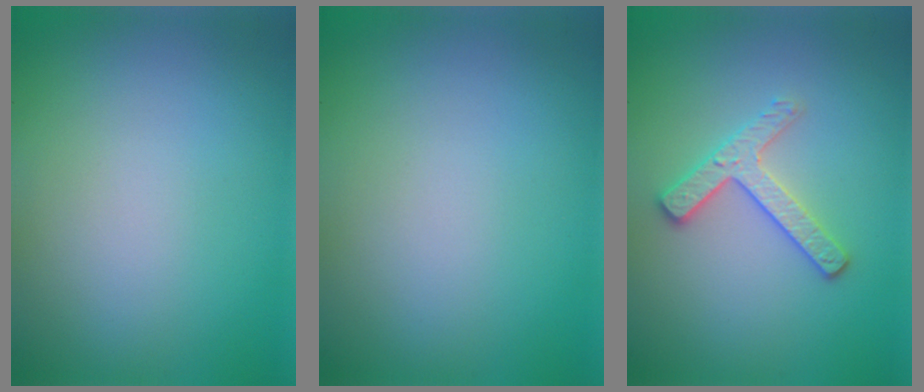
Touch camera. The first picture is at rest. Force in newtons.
{"total": 0.0}
{"total": 2.8, "press": 2.6, "slide": 1.1}